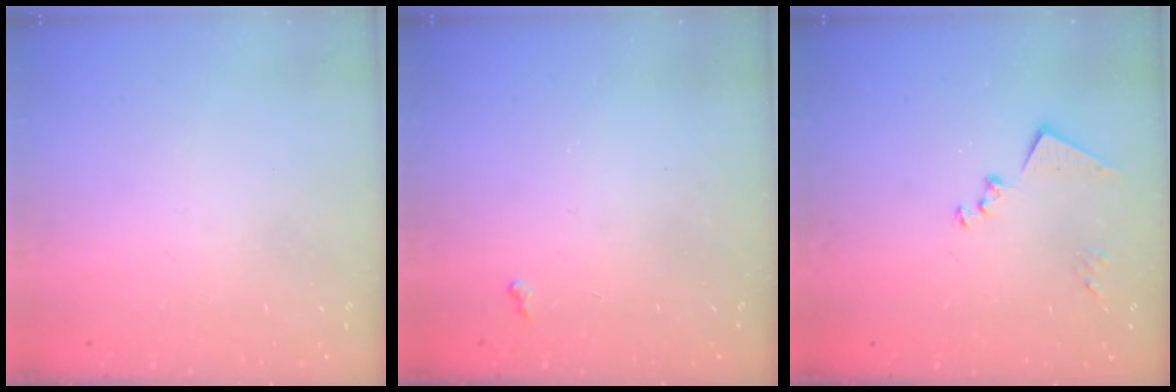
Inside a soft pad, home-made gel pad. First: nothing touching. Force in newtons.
{"total": 2.8, "press": 2.8, "slide": 0.4}
{"total": 10.3, "press": 10.3, "slide": 0.8}